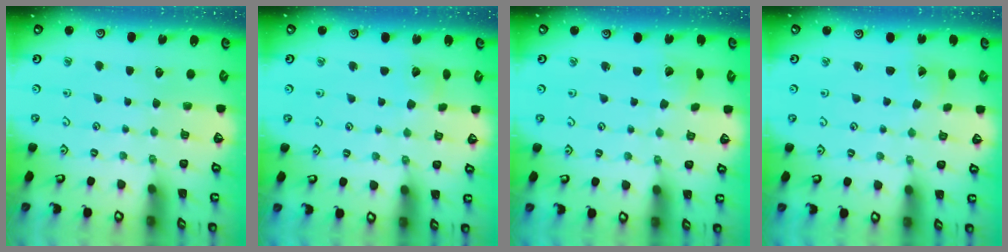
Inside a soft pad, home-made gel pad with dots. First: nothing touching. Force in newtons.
{"total": 3.2, "press": 3.2, "slide": 0.3}
{"total": 2.9, "press": 2.9, "slide": 0.2}
{"total": 1.5, "press": 1.5, "slide": 0.1}